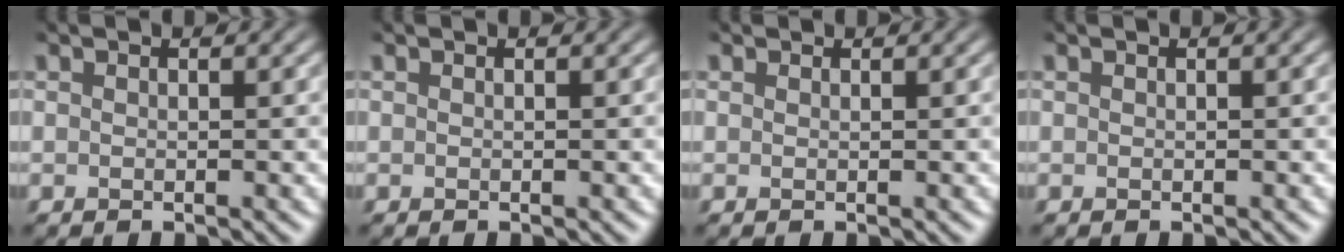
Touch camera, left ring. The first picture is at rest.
{"total": 0.0}
{"total": 1.1, "force": [-0.3, -0.5, -0.9], "torque": [0.003, 0.000, 0.001]}
{"total": 0.7, "force": [0.2, 0.3, 0.6], "torque": [-0.005, 0.007, -0.001]}